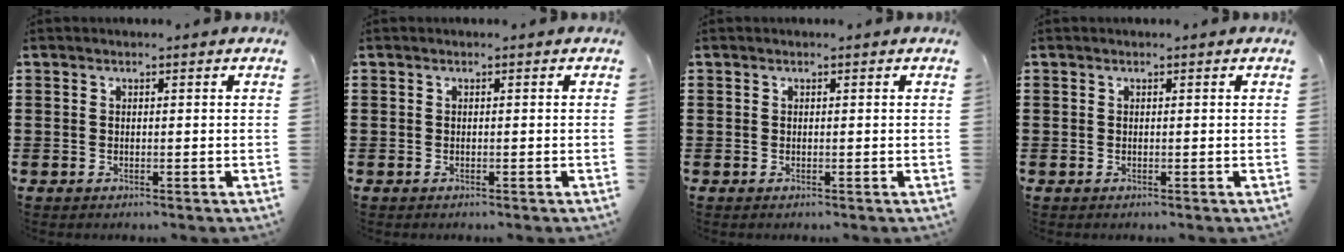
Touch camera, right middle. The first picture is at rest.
{"total": 0.0}
{"total": 0.0}
{"total": 0.0}